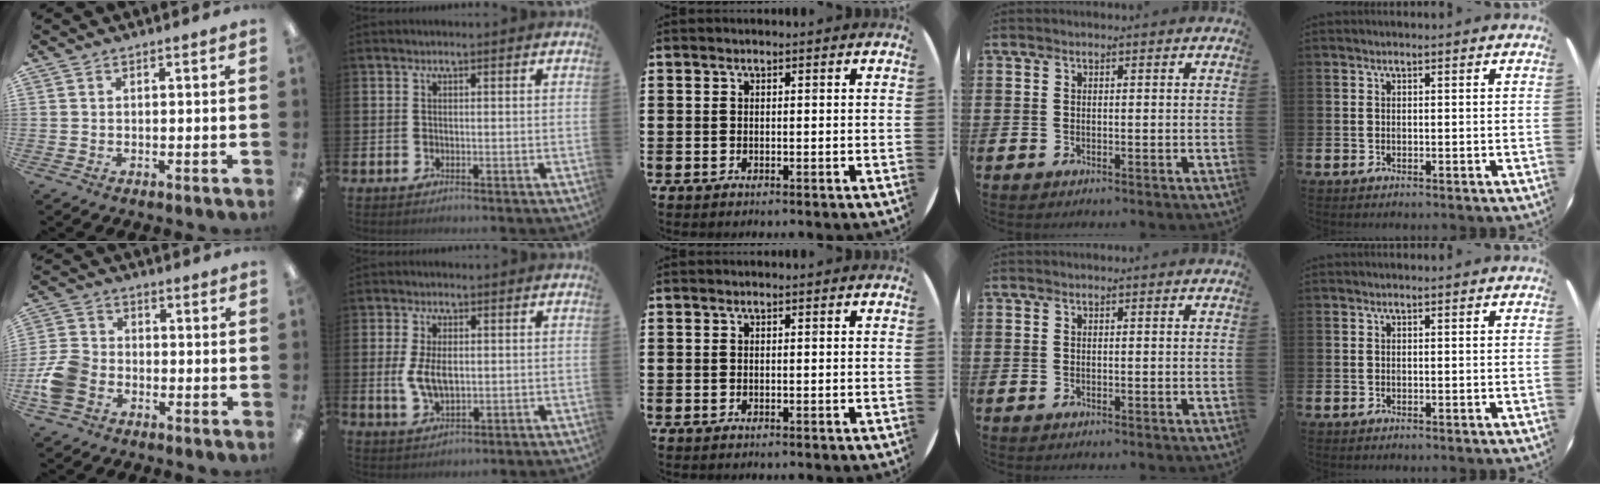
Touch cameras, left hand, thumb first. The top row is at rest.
{"thumb": {"total": 9.1, "force": [-3.5, 6.9, 4.9], "torque": [-0.107, 0.030, -0.063]}, "index": {"total": 5.1, "force": [0.3, 2.7, 4.4], "torque": [-0.082, 0.002, 0.001]}}